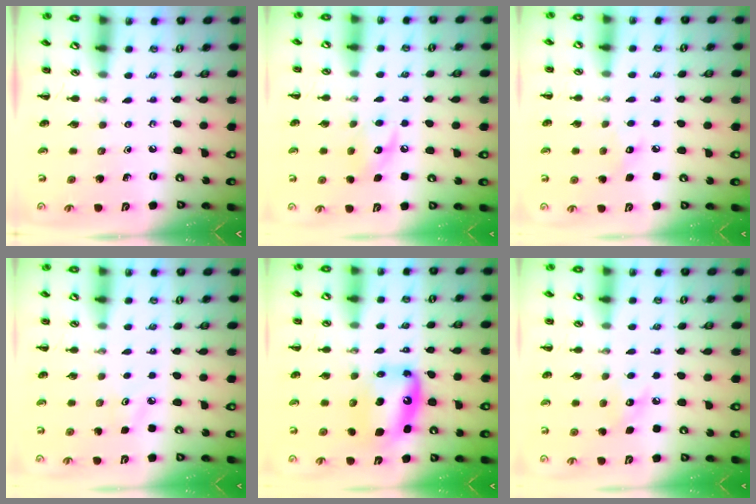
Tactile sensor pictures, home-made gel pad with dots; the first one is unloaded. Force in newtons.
{"total": 8.2, "press": 8.1, "slide": 1.1}
{"total": 5.9, "press": 5.8, "slide": 1.2}
{"total": 2.8, "press": 2.7, "slide": 0.8}
{"total": 9.2, "press": 8.9, "slide": 2.4}
{"total": 6.9, "press": 6.7, "slide": 1.7}